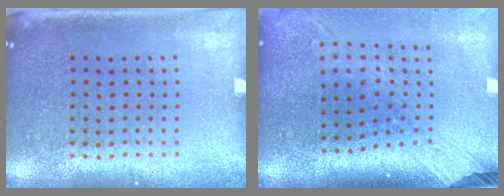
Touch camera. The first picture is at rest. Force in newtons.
{"total": 2.6, "press": 2.0, "slide": 1.7}